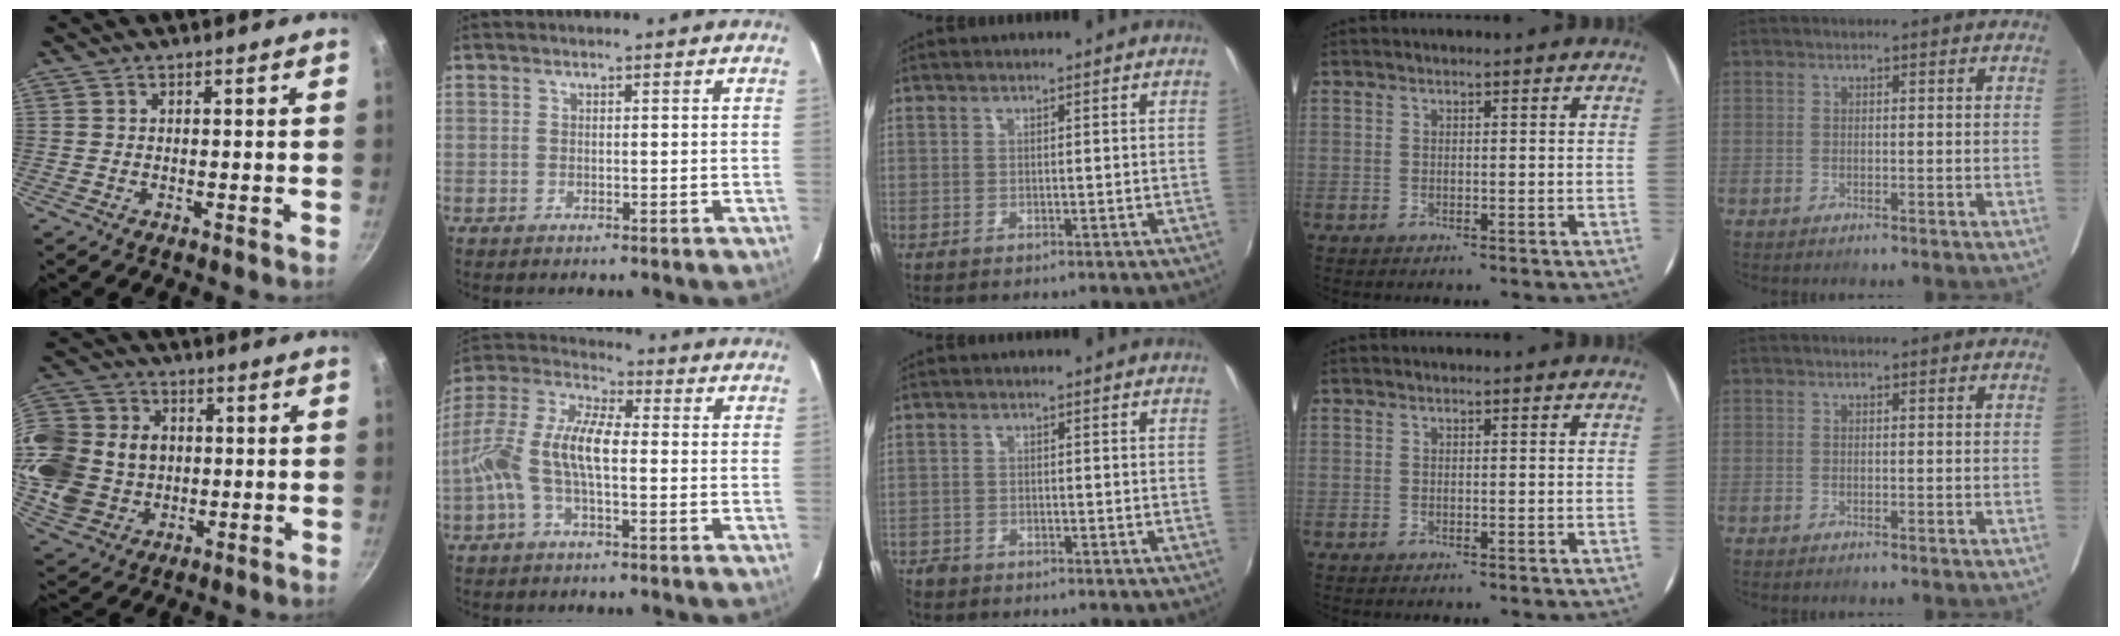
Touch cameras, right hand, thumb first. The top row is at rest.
{"thumb": {"total": 23.9, "force": [0.9, 20.2, 12.9], "torque": [-0.292, 0.027, 0.031]}, "index": {"total": 12.5, "force": [-1.8, 4.5, 11.5], "torque": [-0.239, 0.013, -0.040]}, "middle": {"total": 3.1, "force": [-2.7, 1.5, 0.5], "torque": [-0.021, -0.008, -0.053]}}